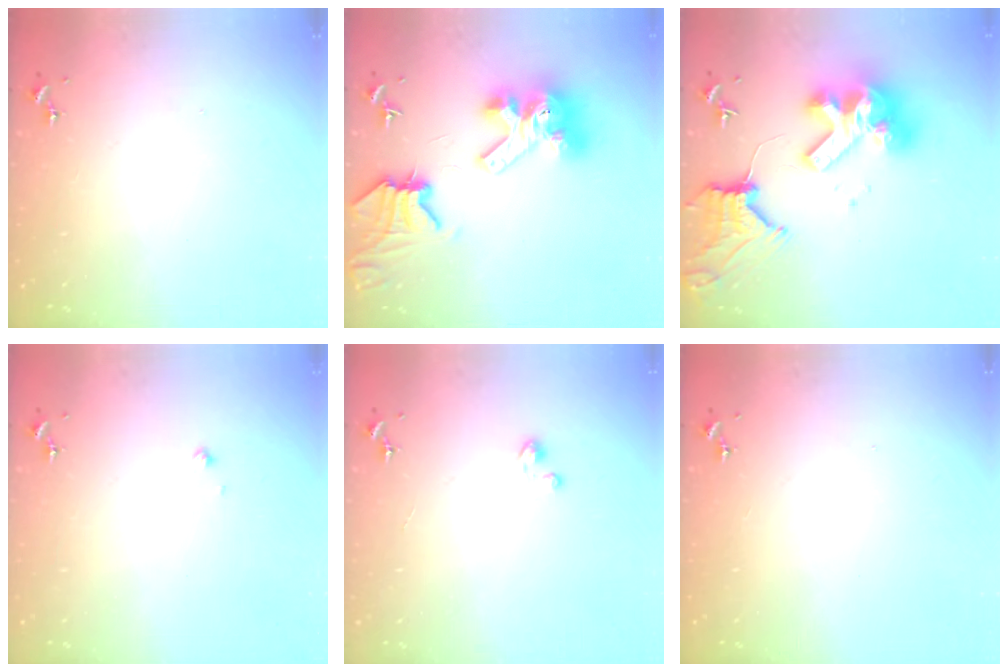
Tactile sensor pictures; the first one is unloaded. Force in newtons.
{"total": 13.7, "press": 13.6, "slide": 1.6}
{"total": 20.8, "press": 20.7, "slide": 2.7}
{"total": 2.1, "press": 2.1, "slide": 0.2}
{"total": 1.8, "press": 1.8, "slide": 0.2}
{"total": 0.0}